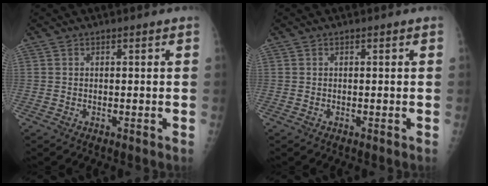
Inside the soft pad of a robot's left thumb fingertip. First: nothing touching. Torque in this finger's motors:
{"motor_torque": [0.01, 0.01, -0.02, 0.00, 0.00]}